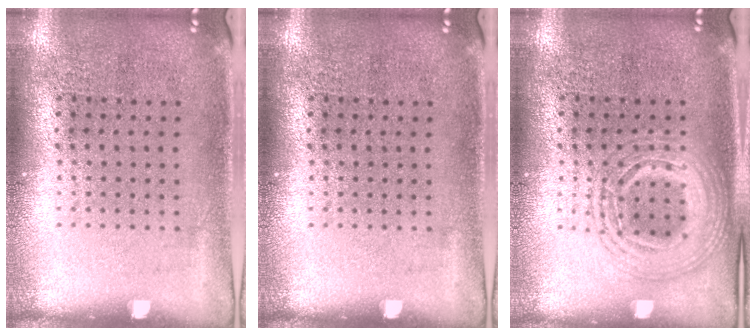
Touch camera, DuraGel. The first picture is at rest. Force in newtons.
{"total": 0.0}
{"total": 2.1, "press": 2.0, "slide": 0.3}